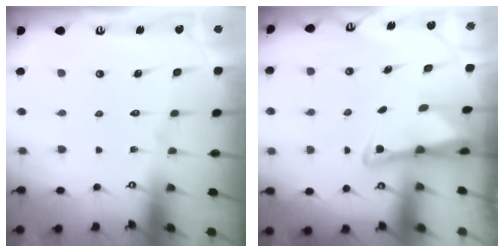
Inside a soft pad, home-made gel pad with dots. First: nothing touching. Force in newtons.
{"total": 2.4, "press": 2.3, "slide": 0.6}